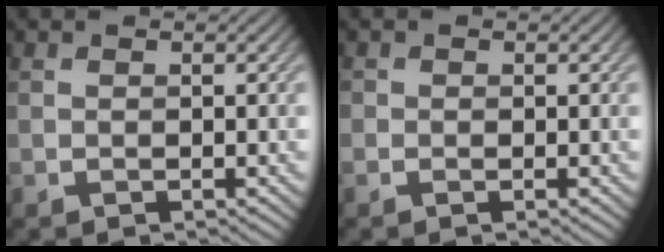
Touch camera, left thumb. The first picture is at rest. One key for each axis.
{"total": 0.7, "fx": -0.1, "fy": 0.7, "fz": 0.0, "tx": 0.004, "ty": -0.004, "tz": -0.003}